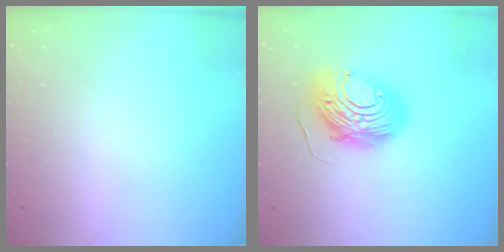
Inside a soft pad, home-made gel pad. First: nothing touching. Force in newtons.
{"total": 12.8, "press": 12.7, "slide": 1.1}